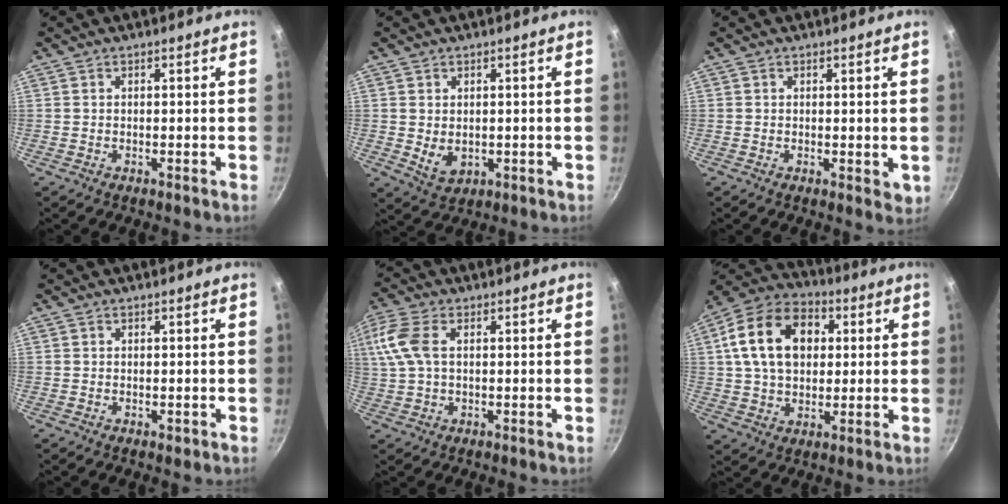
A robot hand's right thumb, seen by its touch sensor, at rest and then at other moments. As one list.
[{"total": 4.4, "force": [0.3, 3.3, 3.0], "torque": [-0.047, -0.014, 0.014]}, {"total": 2.1, "force": [0.5, 1.4, 1.5], "torque": [-0.018, -0.003, 0.007]}, {"total": 0.9, "force": [-0.2, 0.7, 0.5], "torque": [-0.004, 0.000, -0.003]}, {"total": 8.6, "force": [2.0, 5.0, 6.7], "torque": [-0.150, 0.015, 0.035]}, {"total": 17.7, "force": [3.9, 12.5, 11.9], "torque": [-0.182, 0.019, 0.056]}]